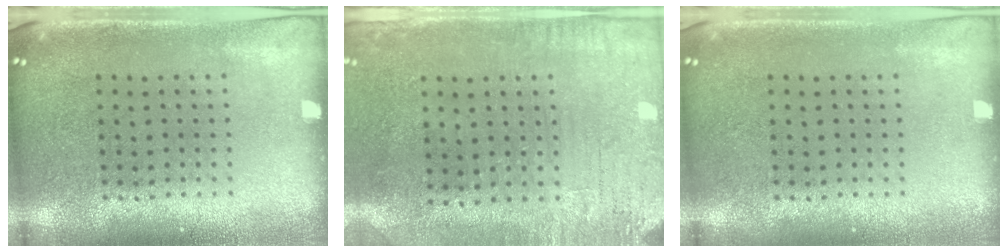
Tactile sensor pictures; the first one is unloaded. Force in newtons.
{"total": 3.2, "press": 2.5, "slide": 2.0}
{"total": 0.0}